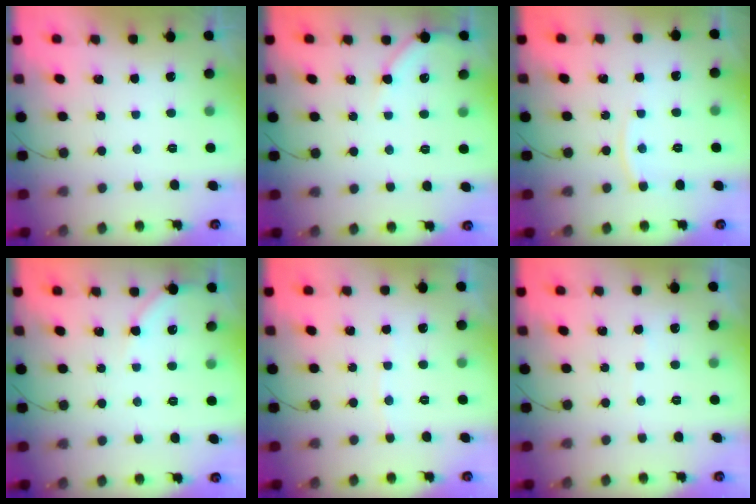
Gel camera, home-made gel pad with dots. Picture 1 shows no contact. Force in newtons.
{"total": 4.6, "press": 4.5, "slide": 0.8}
{"total": 4.2, "press": 4.1, "slide": 0.4}
{"total": 4.0, "press": 4.0, "slide": 0.5}
{"total": 2.6, "press": 2.6, "slide": 0.4}
{"total": 3.1, "press": 3.1, "slide": 0.4}